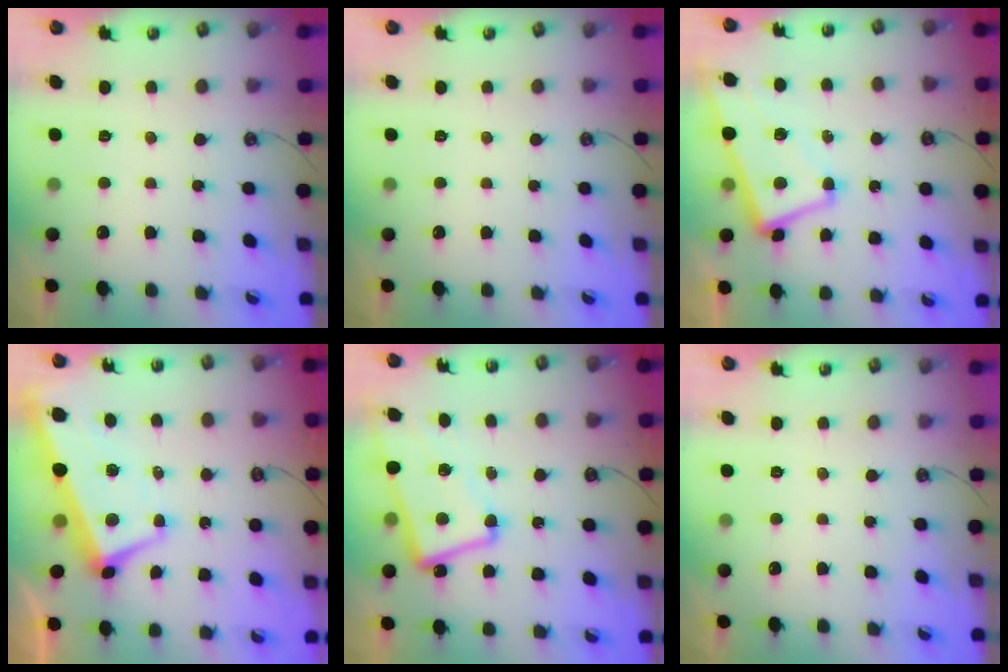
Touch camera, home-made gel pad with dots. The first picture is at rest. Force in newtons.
{"total": 0.0}
{"total": 1.5, "press": 1.2, "slide": 0.8}
{"total": 1.8, "press": 1.1, "slide": 1.3}
{"total": 5.4, "press": 5.1, "slide": 1.7}
{"total": 0.0}